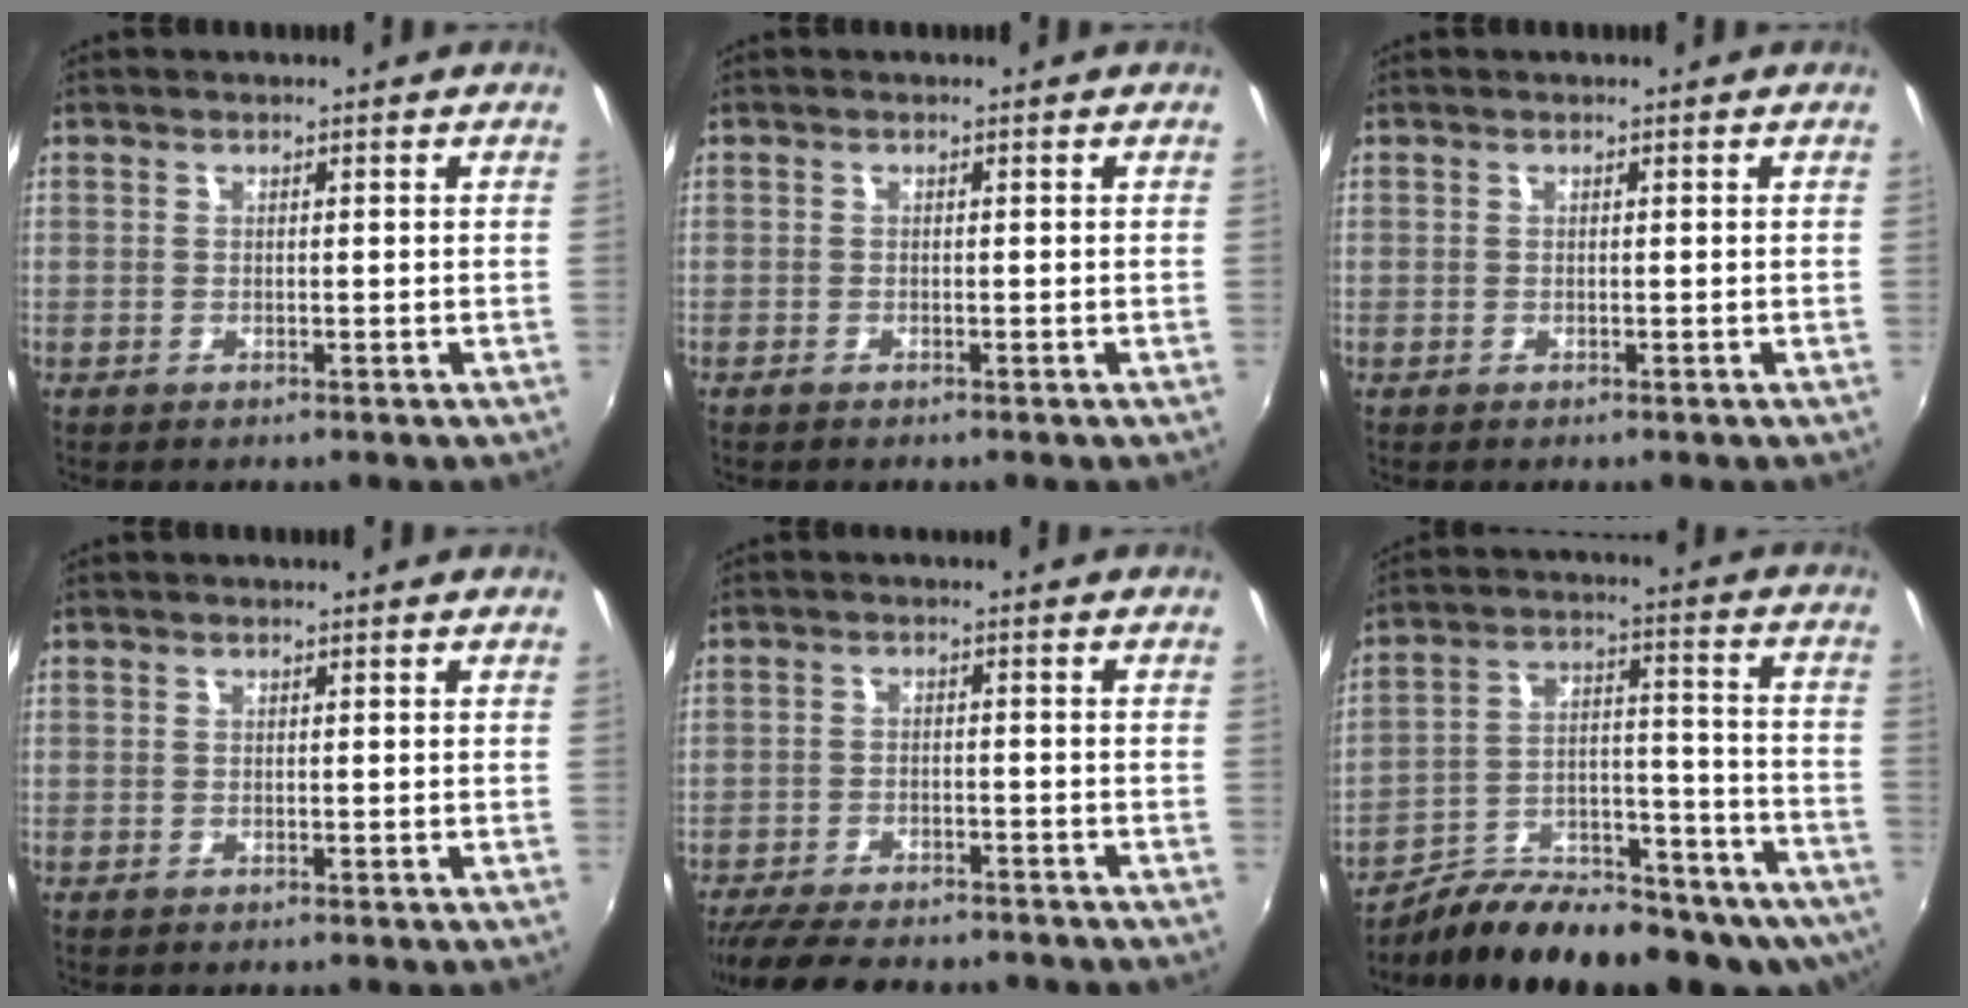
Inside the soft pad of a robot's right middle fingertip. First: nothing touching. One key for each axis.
{"total": 0.7, "fx": -0.6, "fy": 0.1, "fz": 0.2, "tx": -0.005, "ty": -0.004, "tz": -0.014}
{"total": 0.0}
{"total": 0.0}
{"total": 13.4, "fx": -11.6, "fy": 3.4, "fz": 6.0, "tx": -0.131, "ty": -0.029, "tz": -0.176}
{"total": 22.9, "fx": -17.1, "fy": 8.3, "fz": 12.8, "tx": -0.190, "ty": -0.003, "tz": -0.242}